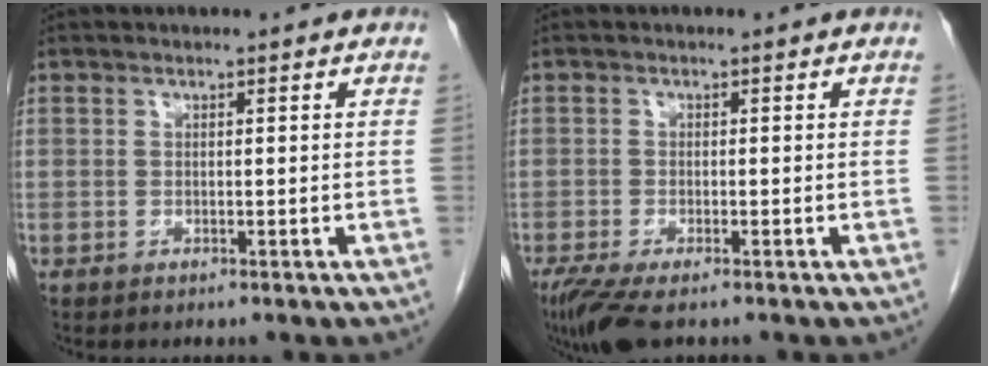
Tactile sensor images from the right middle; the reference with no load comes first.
{"total": 5.4, "force": [-3.8, 1.1, 3.7], "torque": [-0.070, -0.016, -0.066]}